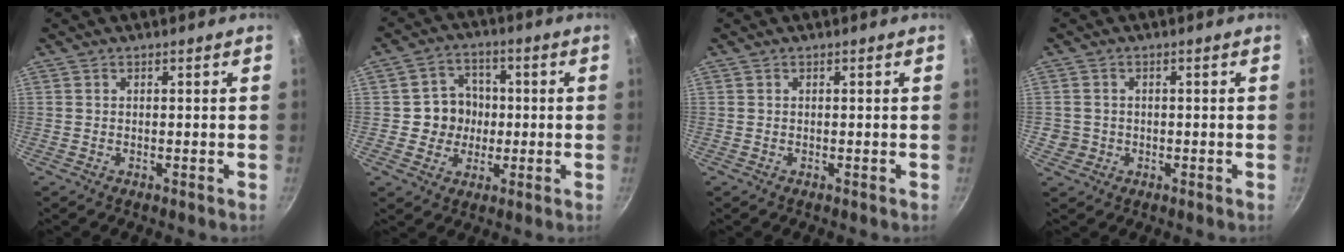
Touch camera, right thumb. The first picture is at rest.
{"total": 7.7, "force": [-0.3, 7.2, 2.7], "torque": [-0.001, 0.013, -0.013]}
{"total": 0.0}
{"total": 3.0, "force": [-0.5, 2.9, 0.7], "torque": [-0.005, 0.009, -0.005]}